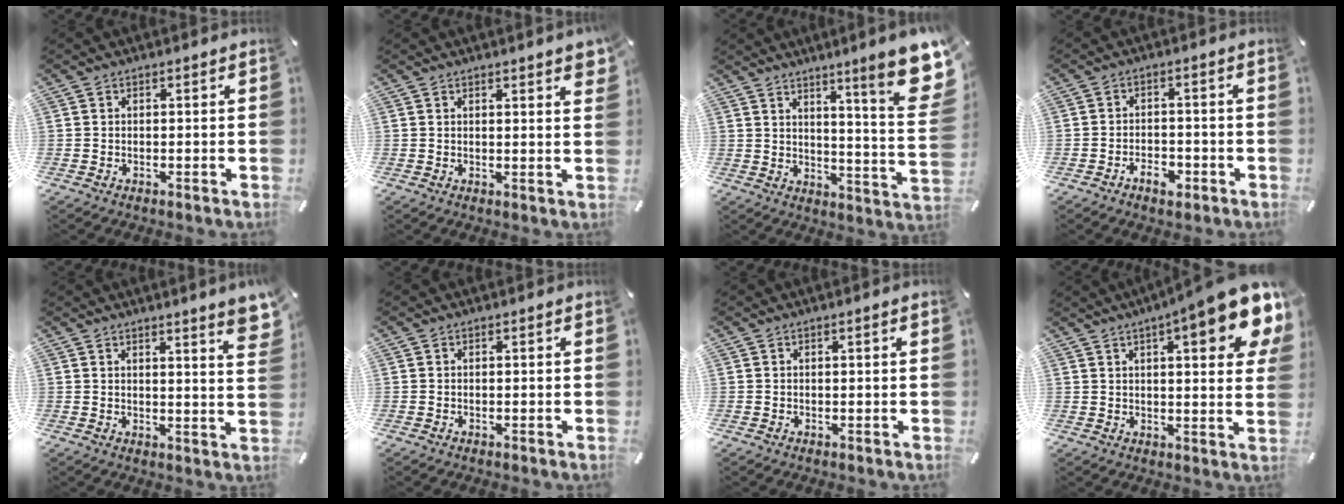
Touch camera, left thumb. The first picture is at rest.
{"total": 2.3, "force": [1.6, 0.1, 1.7], "torque": [-0.028, -0.003, 0.026]}
{"total": 14.7, "force": [8.5, 1.9, 11.9], "torque": [-0.167, -0.070, 0.130]}
{"total": 4.8, "force": [-3.0, 2.7, 2.4], "torque": [-0.043, 0.014, -0.055]}
{"total": 5.6, "force": [3.7, 0.0, 4.2], "torque": [-0.063, -0.026, 0.060]}
{"total": 0.0}
{"total": 0.8, "force": [0.2, 0.0, 0.8], "torque": [-0.013, -0.001, 0.003]}
{"total": 16.1, "force": [8.6, 3.7, 13.1], "torque": [-0.185, -0.043, 0.133]}